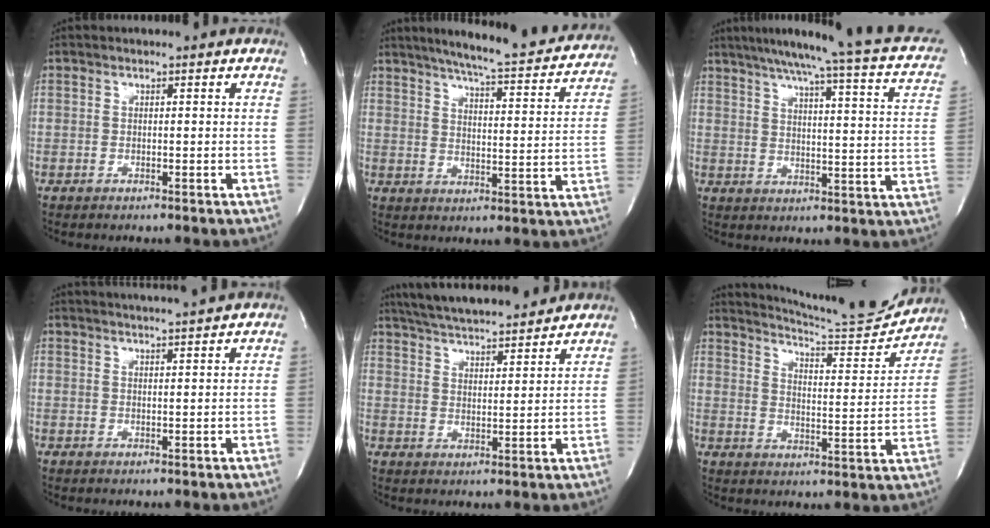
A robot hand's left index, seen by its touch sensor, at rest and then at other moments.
{"total": 20.9, "force": [18.8, 2.1, 8.8], "torque": [-0.133, -0.035, 0.232]}
{"total": 22.5, "force": [18.0, 1.5, 13.3], "torque": [-0.196, -0.021, 0.211]}
{"total": 6.0, "force": [5.5, -1.4, 1.9], "torque": [-0.029, 0.004, 0.074]}
{"total": 15.4, "force": [14.0, 1.9, 6.1], "torque": [-0.112, 0.021, 0.218]}
{"total": 15.6, "force": [15.2, -0.5, 3.5], "torque": [-0.067, -0.062, 0.205]}